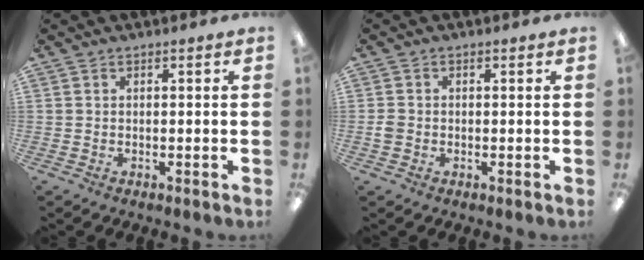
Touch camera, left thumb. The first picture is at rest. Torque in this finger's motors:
{"motor_torque": [-0.20, 0.18, 0.13, -0.07, 0.00]}